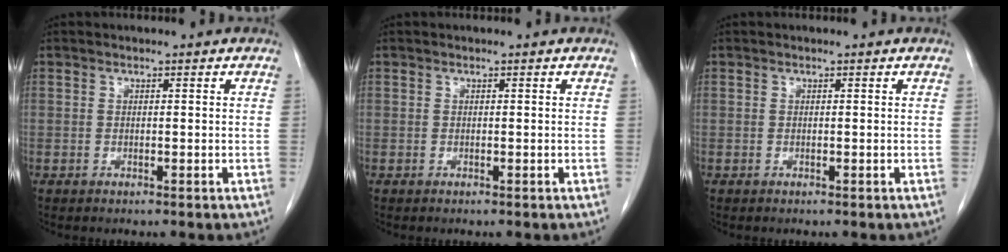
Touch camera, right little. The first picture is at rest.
{"total": 0.0}
{"total": 0.0}